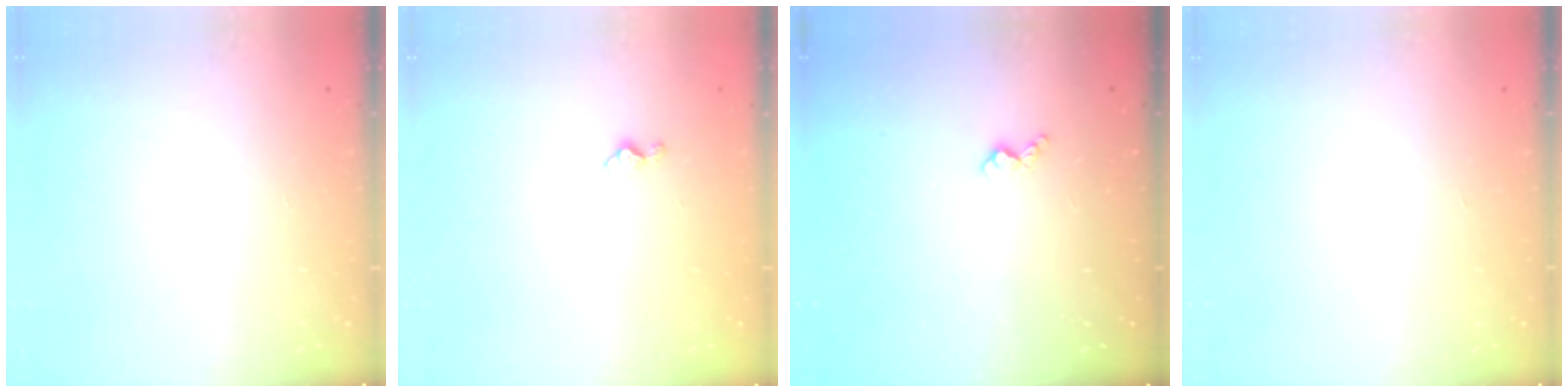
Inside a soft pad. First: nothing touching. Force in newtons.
{"total": 4.6, "press": 4.6, "slide": 0.7}
{"total": 5.7, "press": 5.7, "slide": 0.5}
{"total": 0.0}